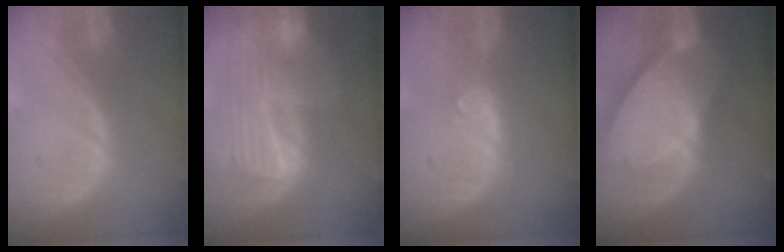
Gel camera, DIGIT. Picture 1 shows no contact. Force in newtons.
{"total": 10.0, "press": 8.7, "slide": 5.0}
{"total": 2.9, "press": 2.9, "slide": 0.3}
{"total": 10.3, "press": 9.0, "slide": 5.0}